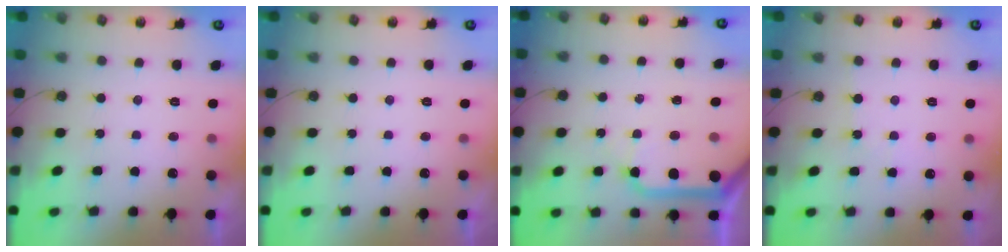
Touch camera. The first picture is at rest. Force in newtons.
{"total": 0.0}
{"total": 13.9, "press": 13.8, "slide": 1.9}
{"total": 2.5, "press": 2.5, "slide": 0.4}